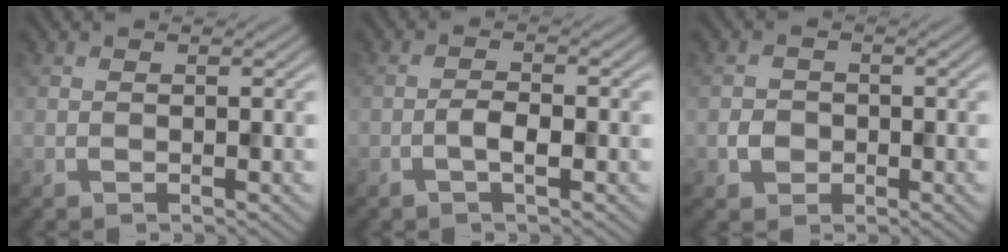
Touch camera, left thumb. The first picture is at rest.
{"total": 2.3, "force": [-1.0, 0.7, 1.9], "torque": [-0.037, 0.005, -0.022]}
{"total": 2.1, "force": [-0.6, 1.9, 0.7], "torque": [-0.008, -0.003, -0.016]}